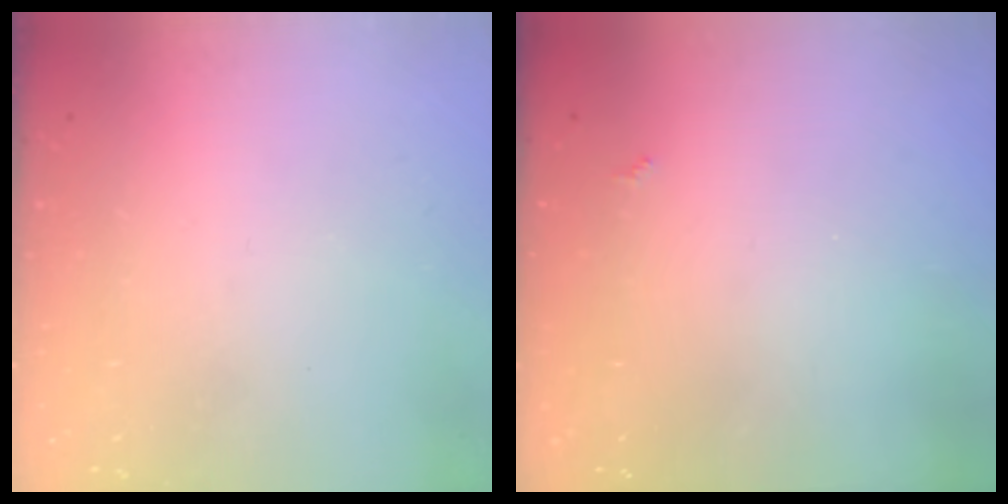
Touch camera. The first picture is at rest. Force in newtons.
{"total": 2.1, "press": 2.1, "slide": 0.4}